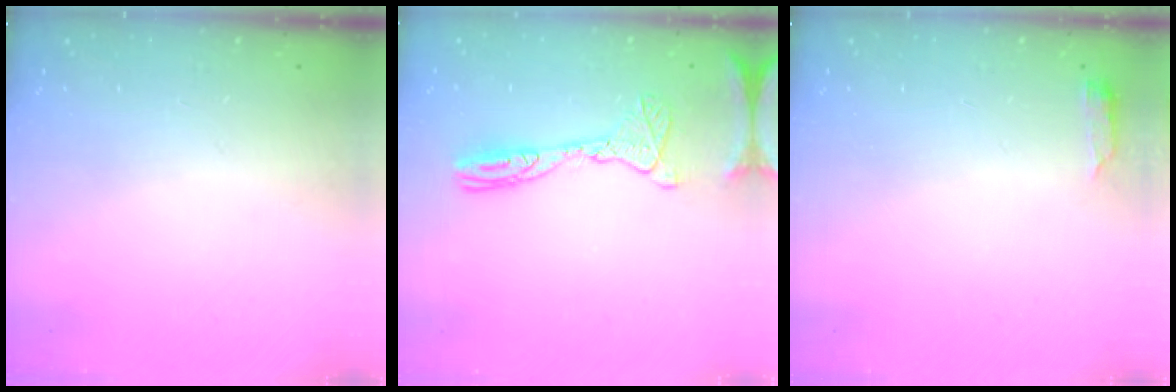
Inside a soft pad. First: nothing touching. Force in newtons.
{"total": 12.9, "press": 12.8, "slide": 1.2}
{"total": 2.6, "press": 2.6, "slide": 0.5}